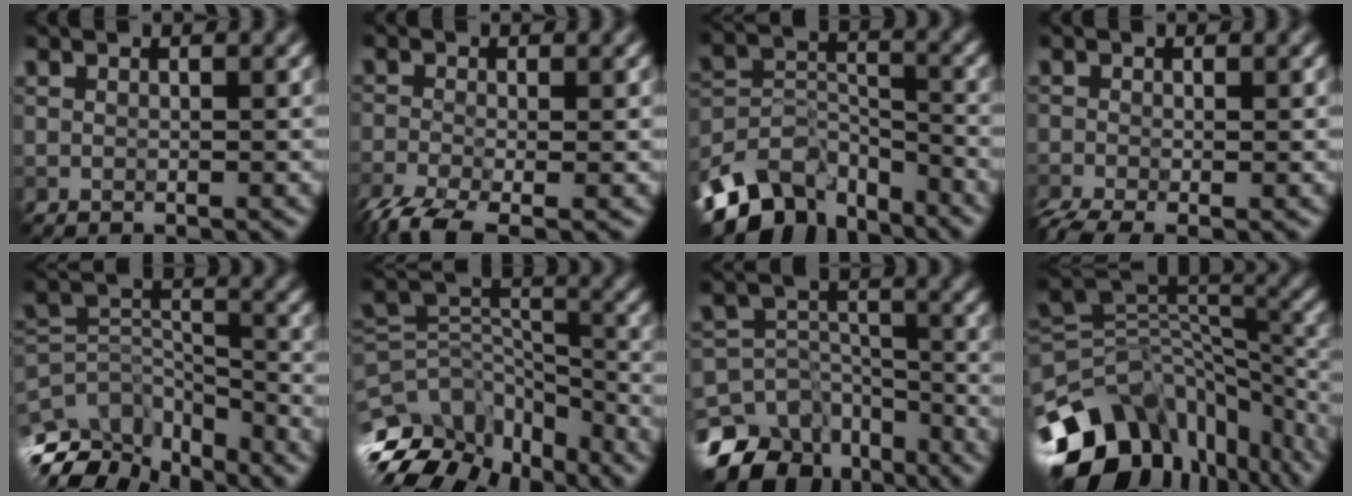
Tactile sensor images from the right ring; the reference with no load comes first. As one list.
[{"total": 5.0, "force": [-3.9, 1.1, 3.0], "torque": [-0.056, -0.008, -0.072]}, {"total": 7.9, "force": [-6.7, 3.7, 1.9], "torque": [-0.025, -0.012, -0.119]}, {"total": 3.6, "force": [-2.3, 0.9, 2.6], "torque": [-0.042, -0.008, -0.032]}, {"total": 9.5, "force": [-8.2, 3.7, 2.9], "torque": [-0.066, 0.003, -0.142]}, {"total": 12.4, "force": [-9.5, 6.4, 4.6], "torque": [-0.091, 0.025, -0.155]}, {"total": 12.0, "force": [-8.9, 7.3, 3.2], "torque": [-0.065, -0.010, -0.128]}, {"total": 14.1, "force": [-9.0, 8.3, 6.9], "torque": [-0.154, 0.013, -0.130]}]